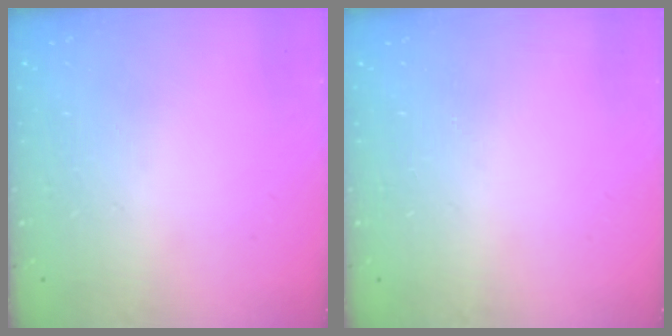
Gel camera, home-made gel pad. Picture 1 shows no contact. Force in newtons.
{"total": 0.0}